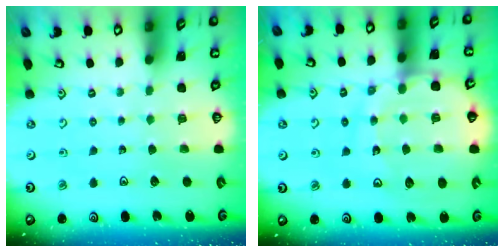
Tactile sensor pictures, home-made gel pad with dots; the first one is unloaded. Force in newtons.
{"total": 13.9, "press": 13.8, "slide": 1.7}